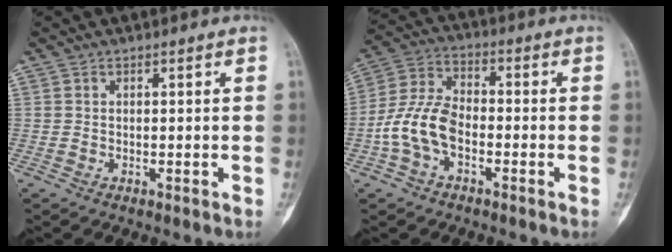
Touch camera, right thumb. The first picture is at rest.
{"total": 10.3, "force": [-3.2, 6.2, 7.7], "torque": [-0.157, 0.035, -0.069]}